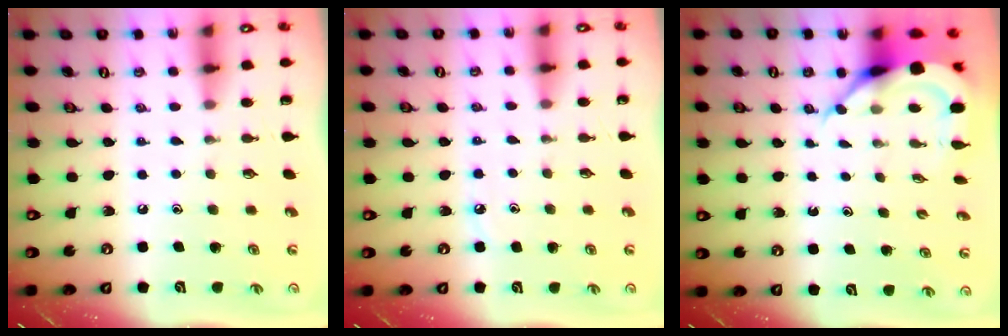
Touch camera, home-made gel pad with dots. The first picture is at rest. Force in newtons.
{"total": 3.8, "press": 3.7, "slide": 0.5}
{"total": 6.7, "press": 6.7, "slide": 0.8}